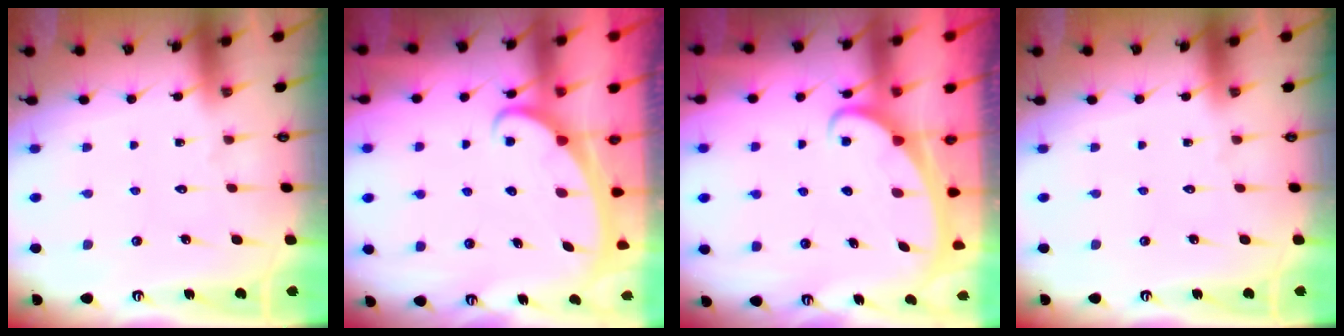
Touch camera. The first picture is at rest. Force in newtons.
{"total": 2.3, "press": 2.3, "slide": 0.3}
{"total": 2.3, "press": 2.3, "slide": 0.3}
{"total": 0.0}